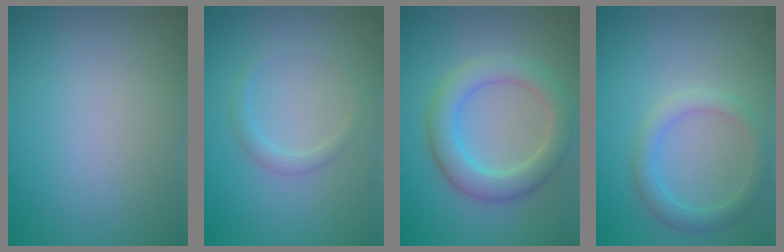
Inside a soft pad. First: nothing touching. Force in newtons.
{"total": 1.3, "press": 1.3, "slide": 0.0}
{"total": 4.7, "press": 4.7, "slide": 0.1}
{"total": 2.5, "press": 2.5, "slide": 0.2}